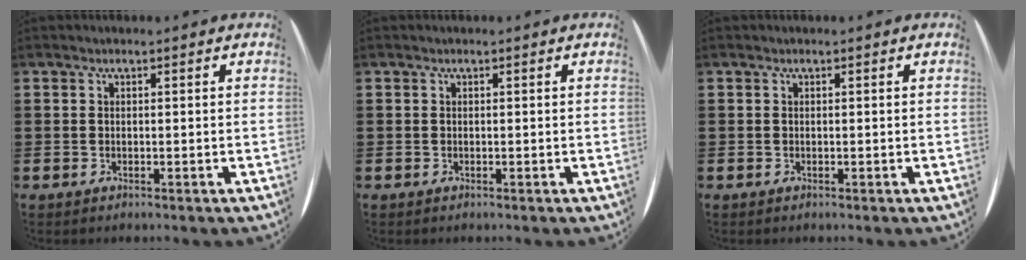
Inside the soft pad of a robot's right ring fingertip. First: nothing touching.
{"total": 0.0}
{"total": 0.0}